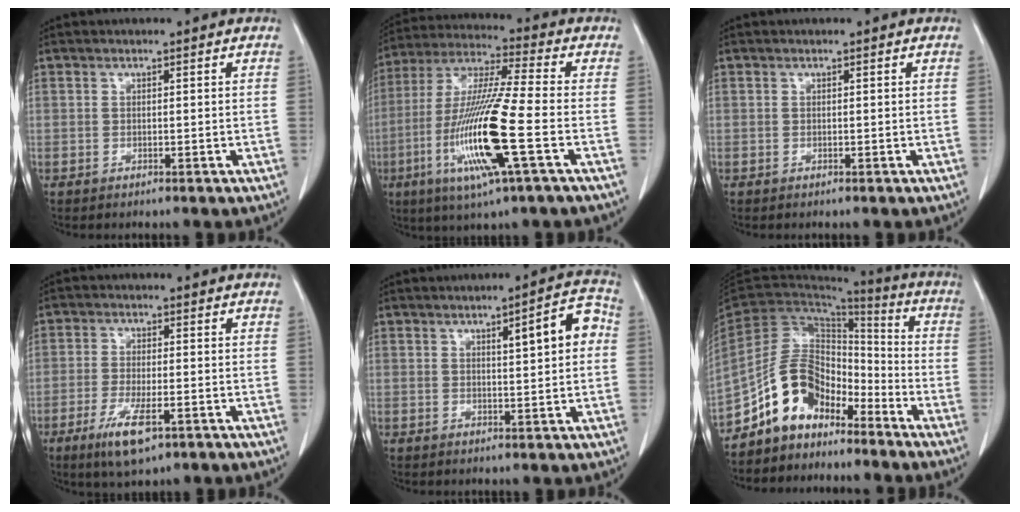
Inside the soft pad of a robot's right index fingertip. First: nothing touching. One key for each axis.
{"total": 17.1, "fx": -5.0, "fy": 0.3, "fz": 16.3, "tx": -0.338, "ty": -0.019, "tz": -0.098}
{"total": 0.0}
{"total": 7.1, "fx": -3.7, "fy": 1.7, "fz": 5.8, "tx": -0.112, "ty": -0.014, "tz": -0.059}
{"total": 6.4, "fx": 1.3, "fy": 1.1, "fz": 6.2, "tx": -0.082, "ty": 0.018, "tz": 0.015}
{"total": 11.0, "fx": -8.0, "fy": 6.3, "fz": 4.1, "tx": -0.084, "ty": 0.050, "tz": -0.152}